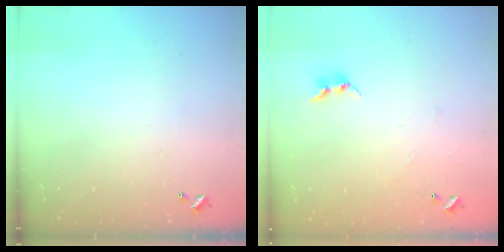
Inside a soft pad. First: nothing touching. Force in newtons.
{"total": 5.6, "press": 5.6, "slide": 0.2}